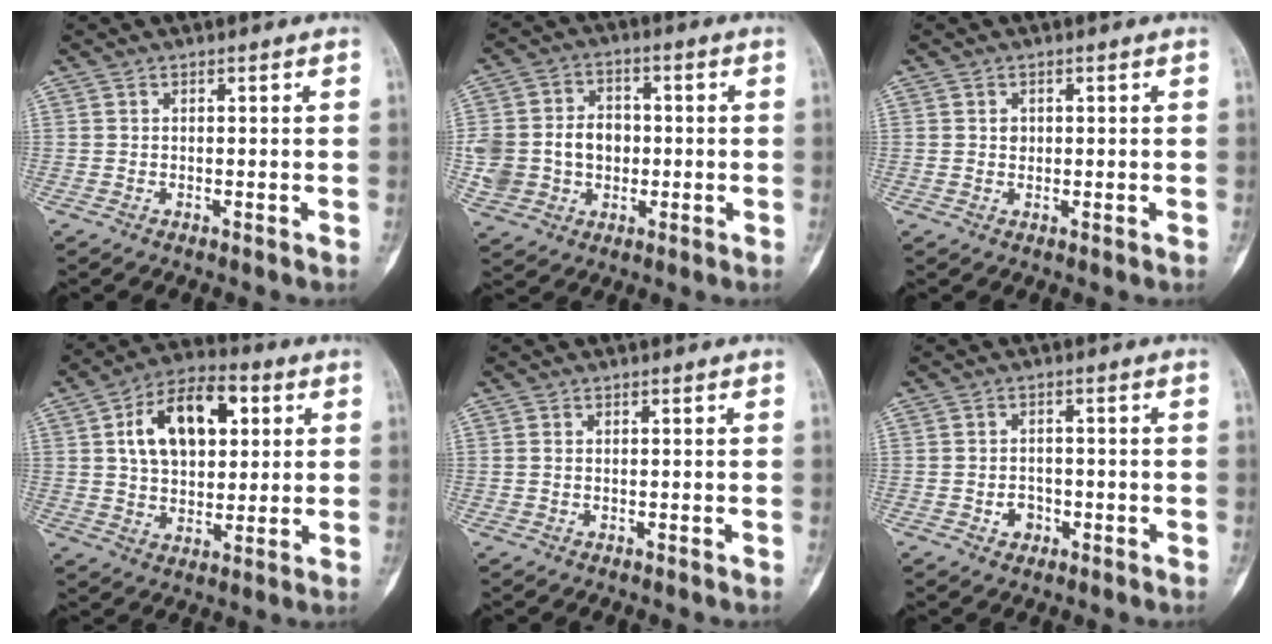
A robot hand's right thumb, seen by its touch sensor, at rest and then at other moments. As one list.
[{"total": 14.9, "force": [-0.6, 12.2, 8.5], "torque": [-0.165, 0.025, 0.005]}, {"total": 1.3, "force": [0.3, 1.1, 0.6], "torque": [-0.001, 0.001, 0.005]}, {"total": 15.8, "force": [4.3, 9.7, 11.8], "torque": [-0.167, 0.007, 0.069]}, {"total": 0.7, "force": [0.1, 0.5, 0.5], "torque": [-0.014, 0.003, 0.005]}, {"total": 3.1, "force": [-1.2, 2.5, 1.3], "torque": [-0.002, 0.009, -0.015]}]